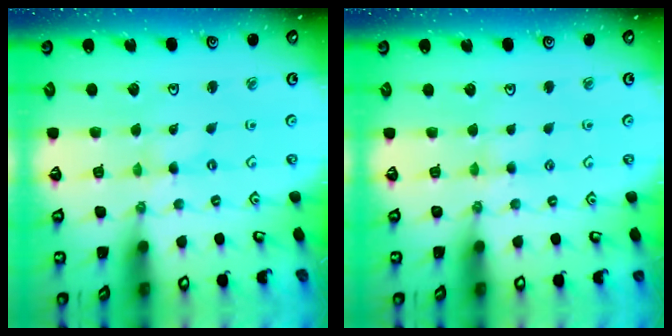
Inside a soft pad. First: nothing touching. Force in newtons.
{"total": 2.6, "press": 2.6, "slide": 0.4}